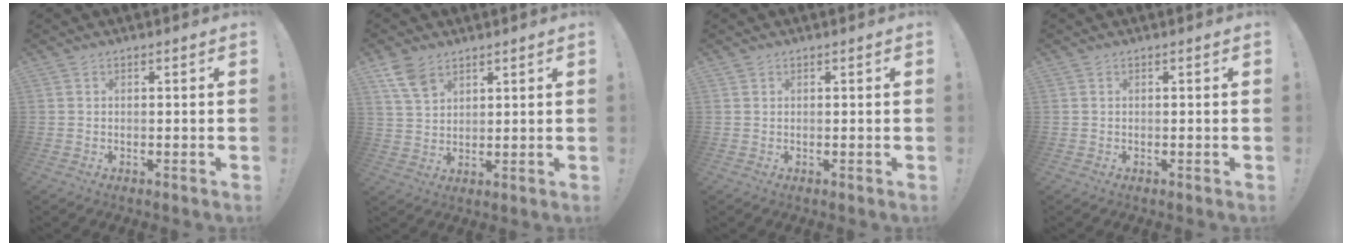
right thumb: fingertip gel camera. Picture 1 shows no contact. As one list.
[{"total": 7.5, "force": [5.0, 4.2, 3.7], "torque": [-0.070, -0.020, 0.099]}, {"total": 0.6, "force": [0.4, 0.4, 0.0], "torque": [0.001, 0.001, 0.009]}, {"total": 0.0}]